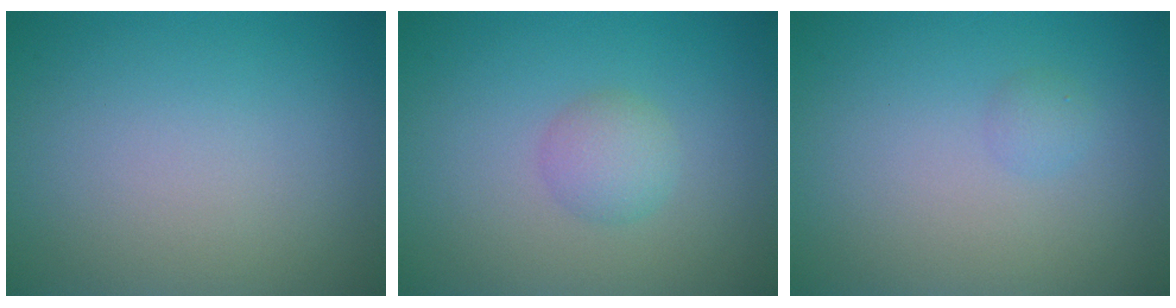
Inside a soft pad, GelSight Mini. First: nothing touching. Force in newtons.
{"total": 1.9, "press": 1.9, "slide": 0.0}
{"total": 0.9, "press": 0.9, "slide": 0.0}